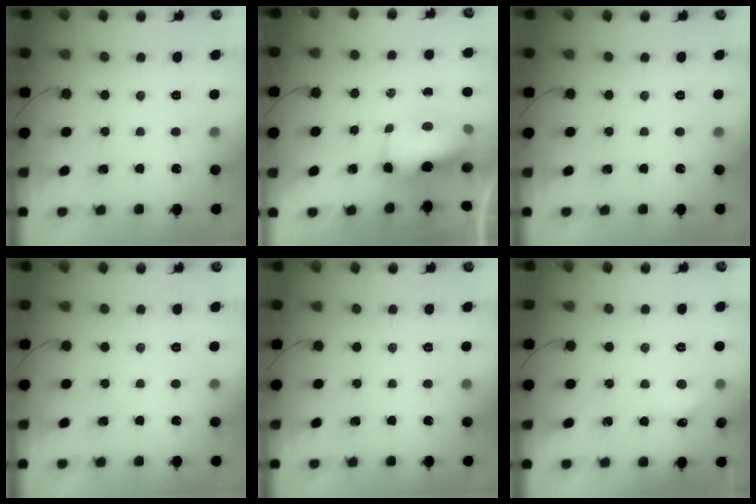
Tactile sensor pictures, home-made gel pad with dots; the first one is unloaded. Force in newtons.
{"total": 9.8, "press": 9.5, "slide": 2.1}
{"total": 0.0}
{"total": 0.0}
{"total": 0.0}
{"total": 4.9, "press": 4.6, "slide": 1.5}